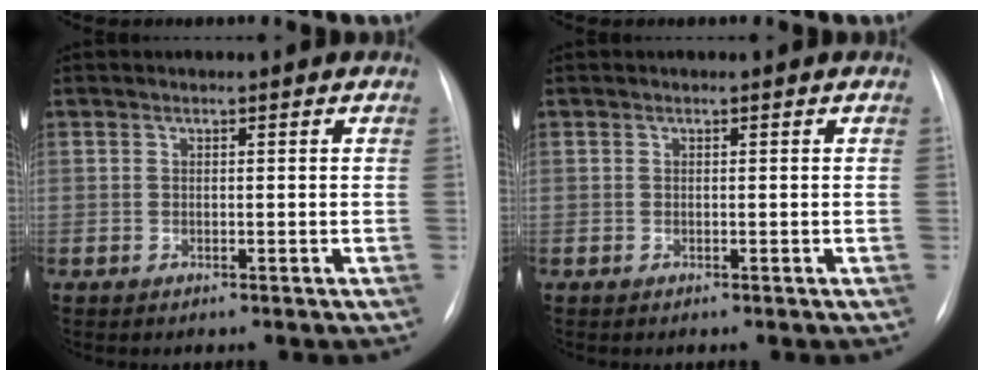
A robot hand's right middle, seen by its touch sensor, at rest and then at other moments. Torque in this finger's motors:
{"motor_torque": [0.02, 0.05, -0.02, 0.01]}